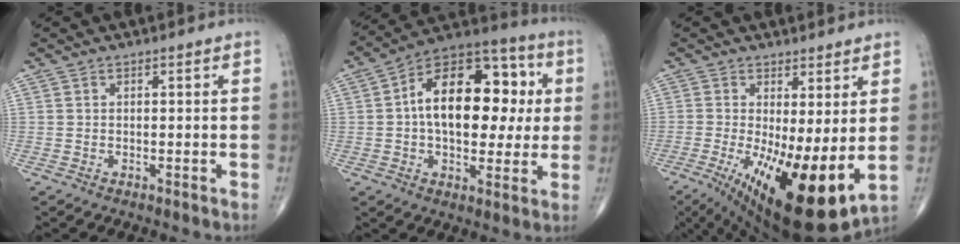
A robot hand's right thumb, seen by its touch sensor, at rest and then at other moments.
{"total": 21.0, "force": [2.3, 12.2, 16.9], "torque": [-0.223, 0.029, 0.027]}
{"total": 17.3, "force": [-2.2, 5.6, 16.3], "torque": [-0.260, -0.031, -0.012]}